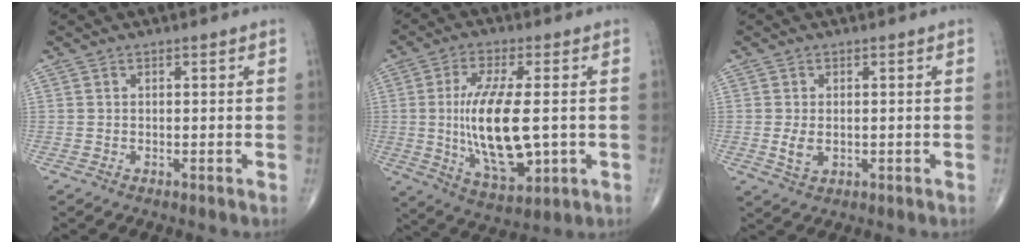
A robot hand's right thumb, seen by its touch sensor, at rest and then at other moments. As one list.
[{"total": 16.1, "force": [-0.5, 6.2, 14.8], "torque": [-0.279, -0.014, 0.003]}, {"total": 3.3, "force": [-0.3, 2.1, 2.5], "torque": [-0.049, -0.007, 0.000]}]